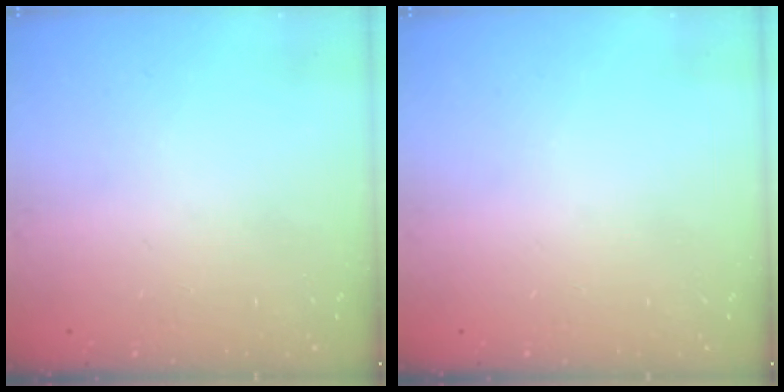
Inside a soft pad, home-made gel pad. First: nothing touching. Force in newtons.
{"total": 0.0}